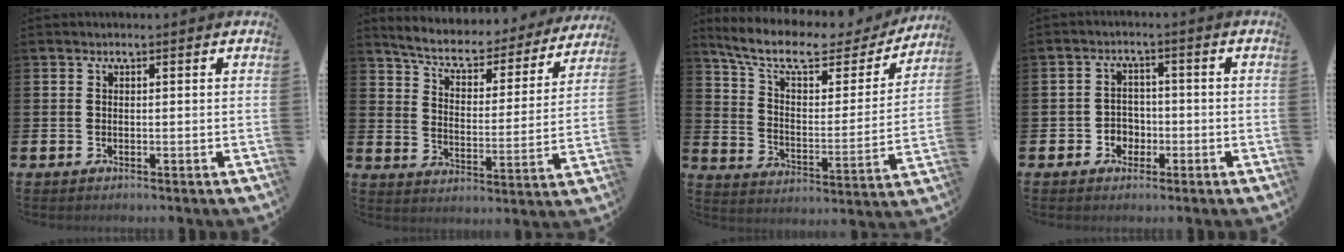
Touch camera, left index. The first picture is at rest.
{"total": 6.3, "force": [5.6, 1.8, 2.1], "torque": [-0.061, -0.046, 0.088]}
{"total": 10.4, "force": [8.4, 3.3, 5.1], "torque": [-0.120, -0.053, 0.139]}
{"total": 2.9, "force": [-1.3, 2.5, 0.7], "torque": [-0.016, 0.001, -0.032]}